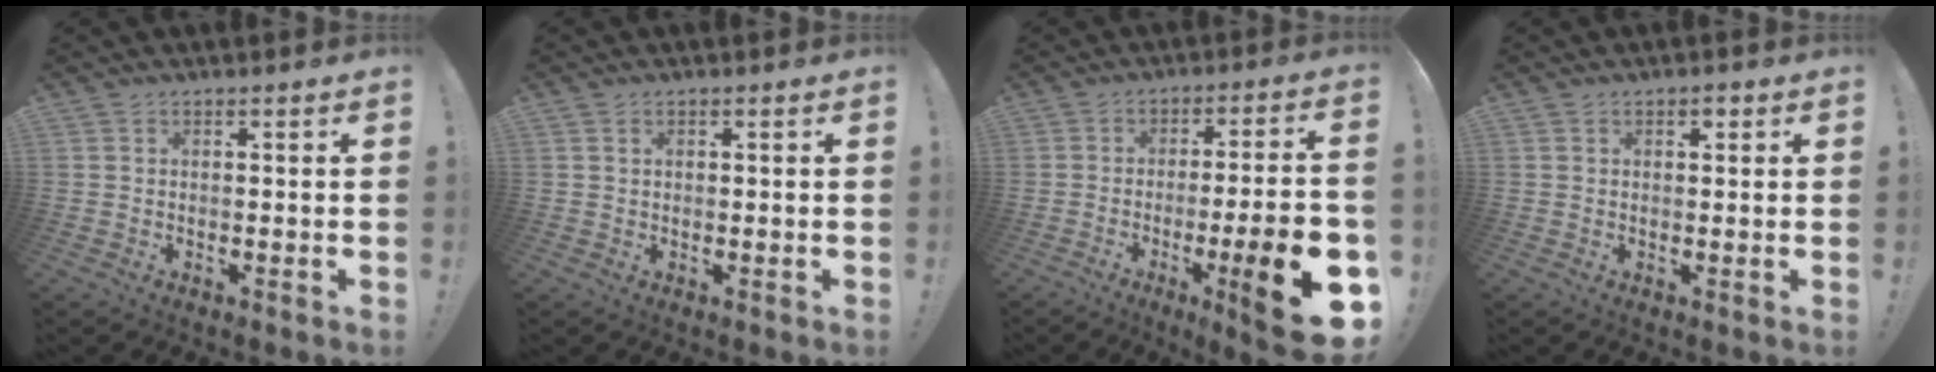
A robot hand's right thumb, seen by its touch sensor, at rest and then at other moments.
{"total": 0.8, "force": [0.4, 0.5, 0.5], "torque": [-0.005, -0.001, 0.007]}
{"total": 18.6, "force": [-6.7, 2.7, 17.1], "torque": [-0.245, 0.022, -0.092]}
{"total": 1.5, "force": [0.9, 0.9, 0.9], "torque": [-0.005, -0.002, 0.012]}